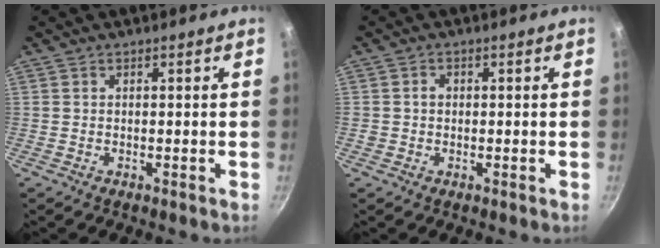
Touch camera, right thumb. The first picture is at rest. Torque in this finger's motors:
{"motor_torque": [0.41, 0.61, 0.44, -0.02, -0.01]}